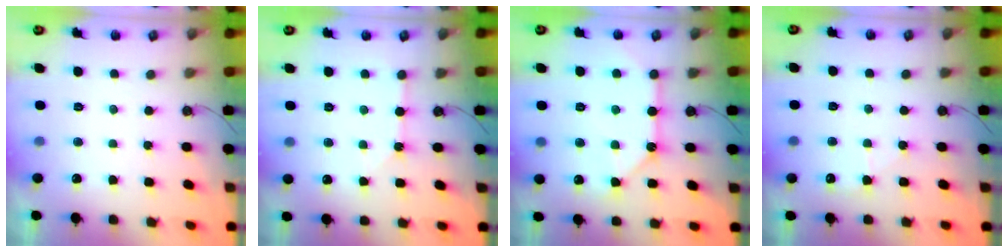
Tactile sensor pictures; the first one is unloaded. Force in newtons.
{"total": 2.6, "press": 2.5, "slide": 0.4}
{"total": 12.4, "press": 12.3, "slide": 1.1}
{"total": 5.3, "press": 5.2, "slide": 0.7}